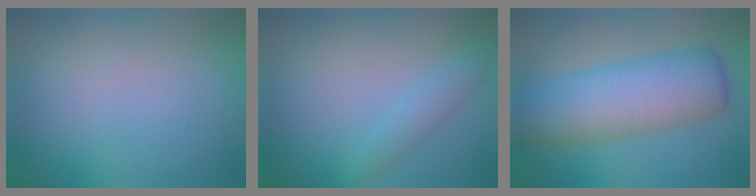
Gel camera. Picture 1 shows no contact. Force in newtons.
{"total": 1.8, "press": 1.8, "slide": 0.1}
{"total": 8.9, "press": 8.9, "slide": 0.2}